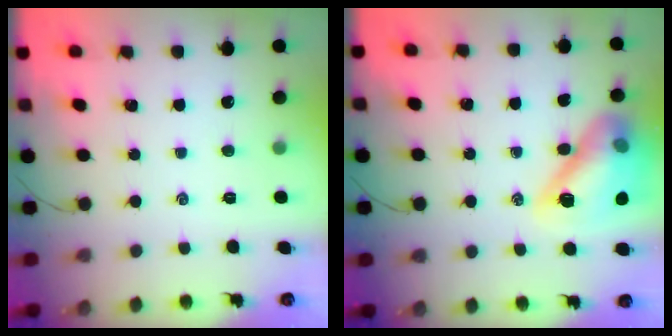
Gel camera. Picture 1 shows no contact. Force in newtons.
{"total": 17.0, "press": 16.9, "slide": 2.5}